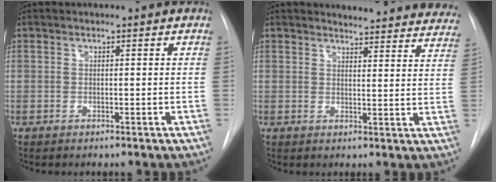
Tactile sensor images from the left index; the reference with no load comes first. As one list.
[{"total": 19.5, "force": [18.8, 3.4, 4.0], "torque": [-0.036, -0.077, 0.194]}]